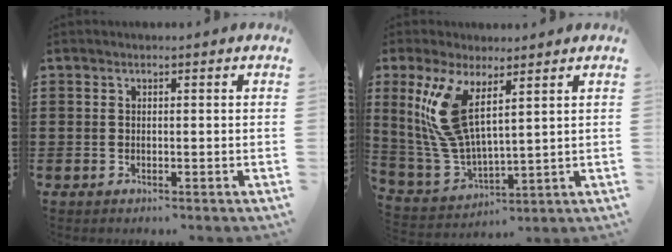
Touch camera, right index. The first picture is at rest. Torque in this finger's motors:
{"motor_torque": [1.05, -0.23, 0.76, 0.19]}